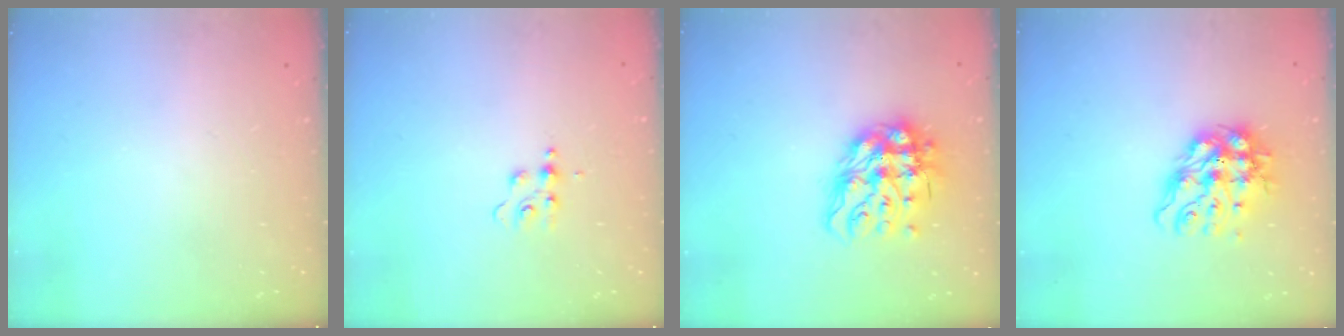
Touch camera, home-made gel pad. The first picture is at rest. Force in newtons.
{"total": 5.7, "press": 5.7, "slide": 0.1}
{"total": 14.7, "press": 14.7, "slide": 1.2}
{"total": 12.9, "press": 12.8, "slide": 1.4}